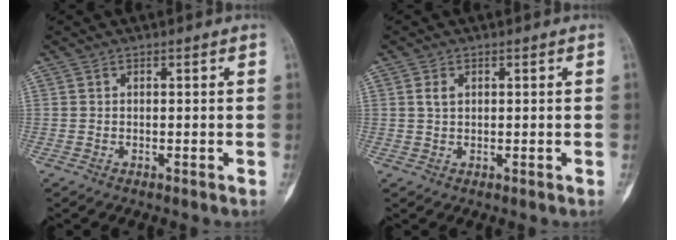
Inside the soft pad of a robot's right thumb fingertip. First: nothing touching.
{"total": 1.8, "force": [0.5, 1.1, 1.3], "torque": [-0.024, 0.002, 0.011]}